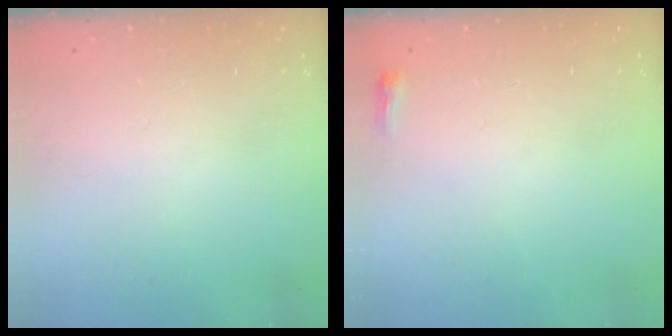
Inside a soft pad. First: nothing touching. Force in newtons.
{"total": 2.6, "press": 2.5, "slide": 0.6}